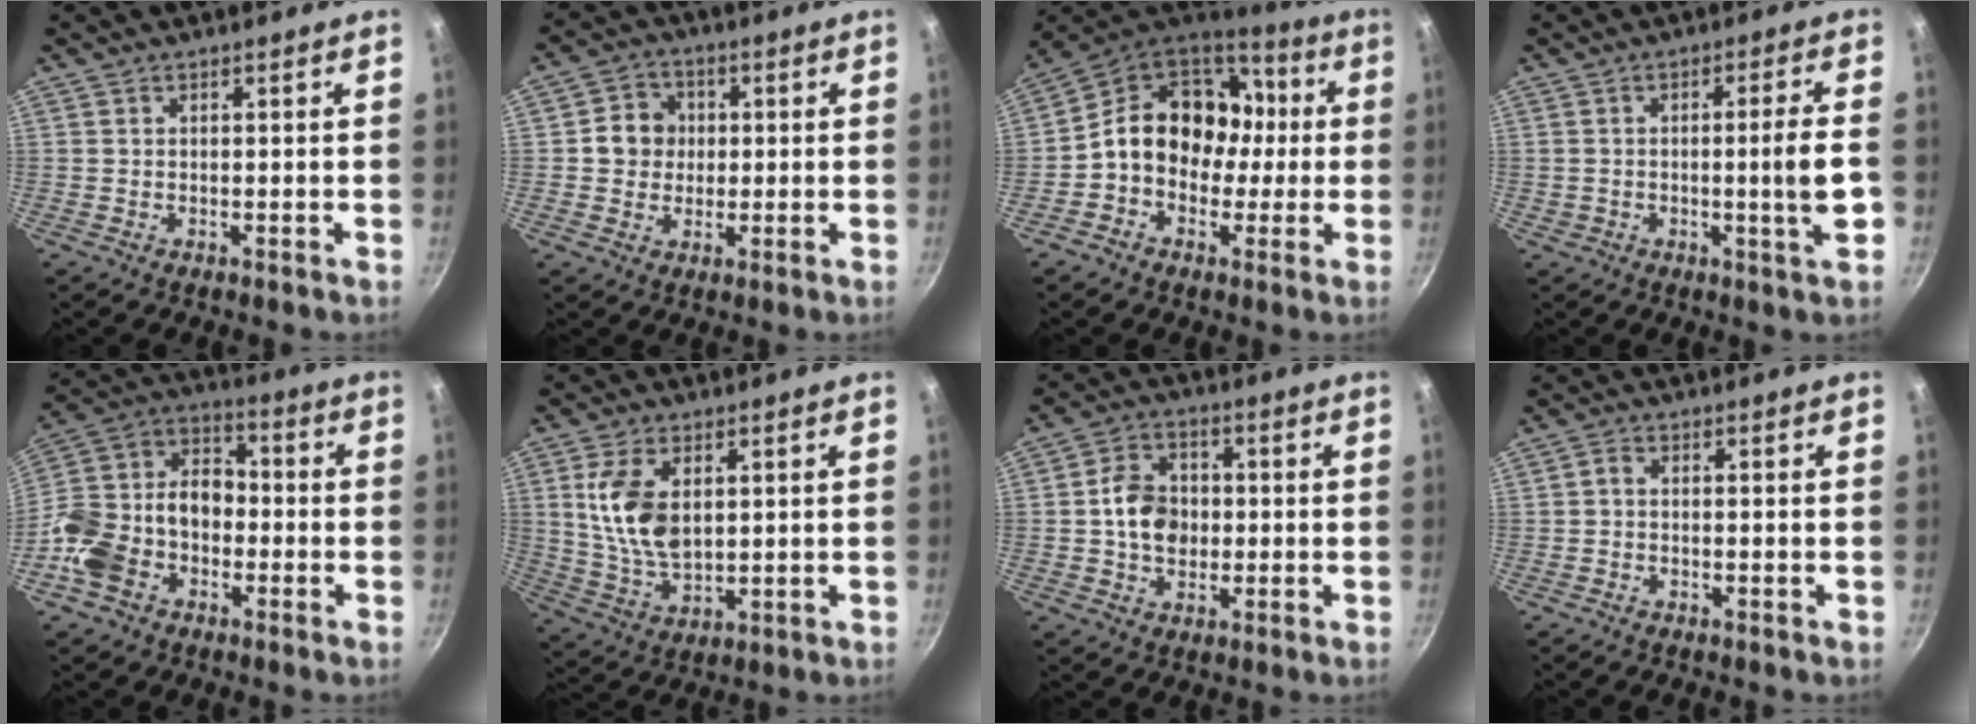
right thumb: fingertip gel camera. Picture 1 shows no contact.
{"total": 6.7, "force": [0.7, 6.2, 2.5], "torque": [-0.007, 0.006, 0.000]}
{"total": 17.2, "force": [0.0, 13.8, 10.3], "torque": [-0.125, 0.055, -0.017]}
{"total": 6.7, "force": [-1.1, 0.1, 6.7], "torque": [-0.098, 0.010, -0.013]}
{"total": 18.7, "force": [-5.8, 13.7, 11.2], "torque": [-0.194, 0.070, -0.124]}
{"total": 11.8, "force": [2.6, 6.9, 9.2], "torque": [-0.169, -0.020, 0.056]}
{"total": 8.9, "force": [-0.2, 7.0, 5.5], "torque": [-0.068, 0.014, -0.013]}
{"total": 1.4, "force": [-0.7, 0.6, 1.1], "torque": [-0.035, 0.010, -0.017]}